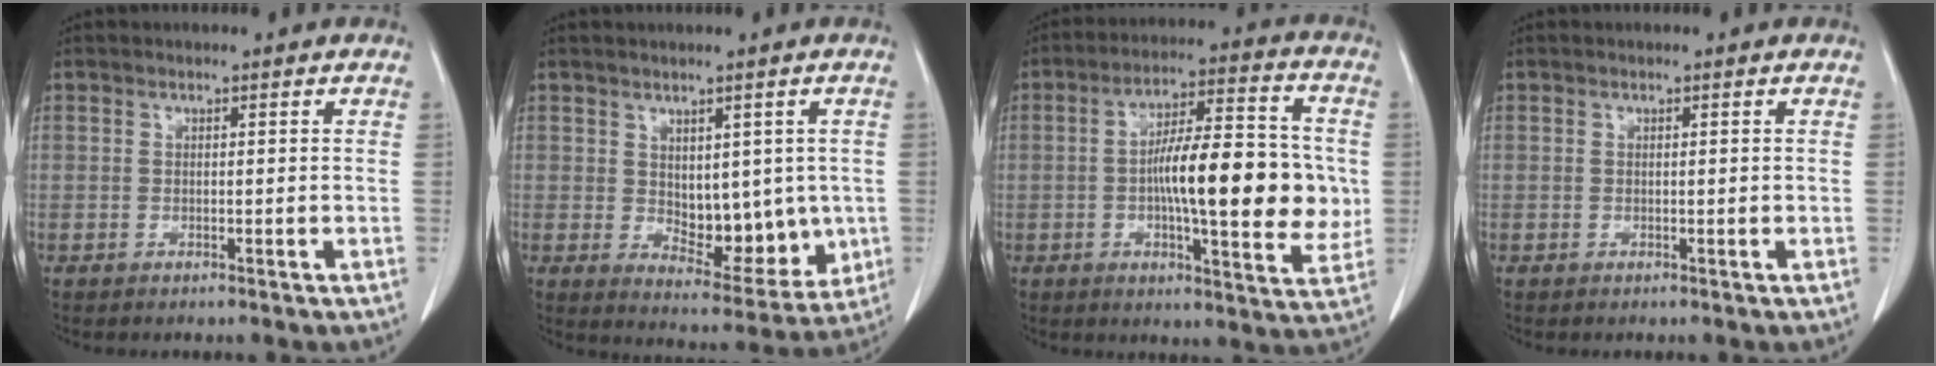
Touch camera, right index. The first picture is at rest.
{"total": 9.8, "force": [0.0, 5.6, 8.1], "torque": [-0.096, -0.008, 0.022]}
{"total": 17.3, "force": [-0.8, 4.1, 16.8], "torque": [-0.259, 0.015, -0.015]}
{"total": 0.0}